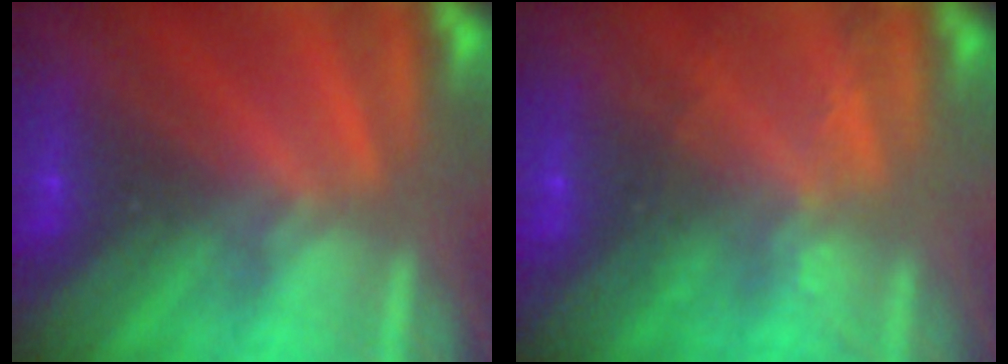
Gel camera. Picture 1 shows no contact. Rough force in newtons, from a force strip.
{"total": 2.1}